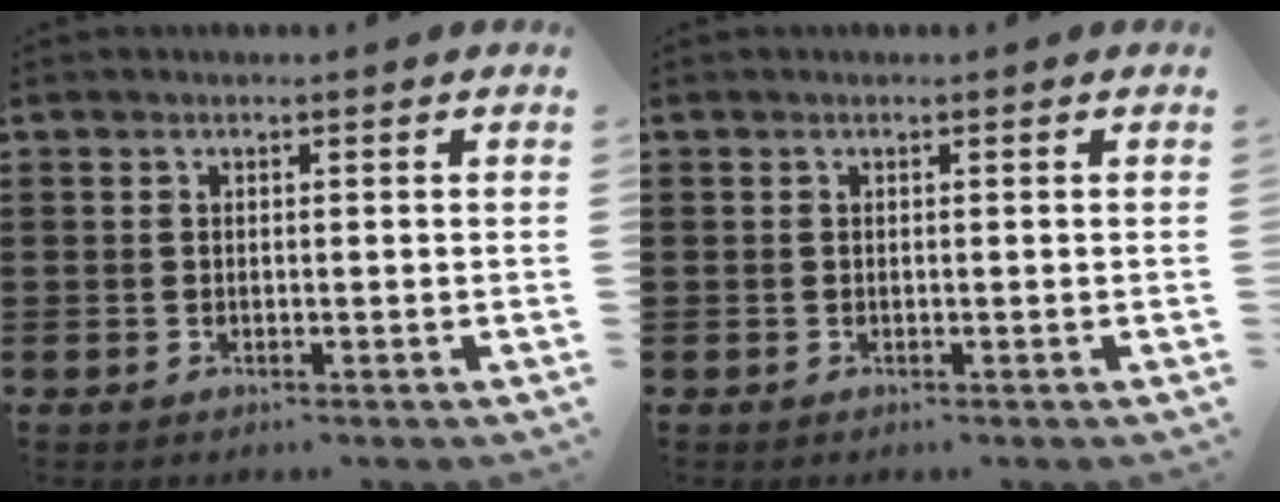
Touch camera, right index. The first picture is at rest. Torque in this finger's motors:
{"motor_torque": [0.00, 0.00, 0.00, 0.00]}